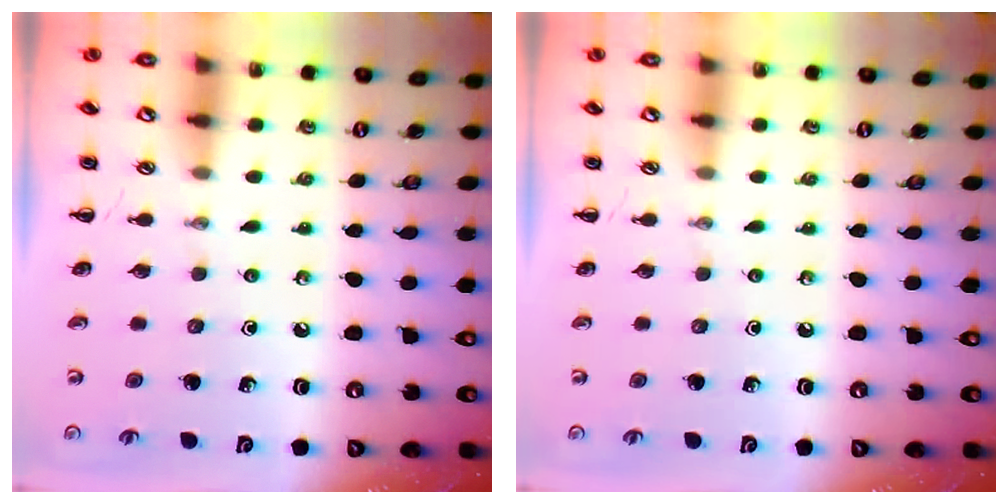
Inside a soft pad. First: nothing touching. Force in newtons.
{"total": 0.0}